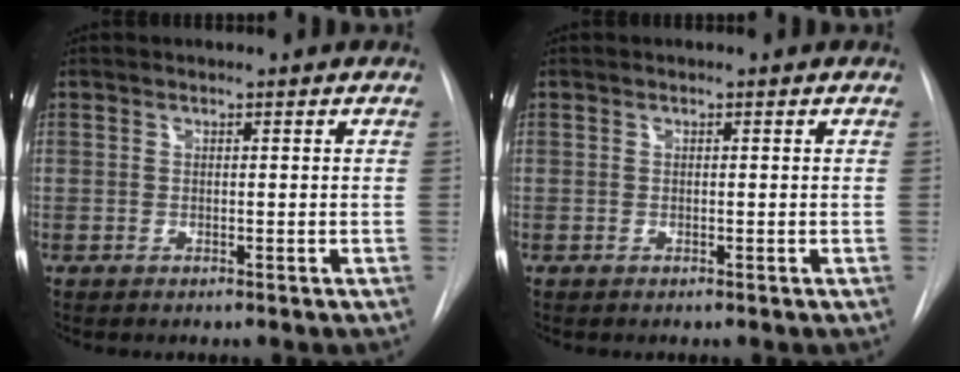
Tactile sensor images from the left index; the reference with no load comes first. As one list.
[{"total": 0.0}]